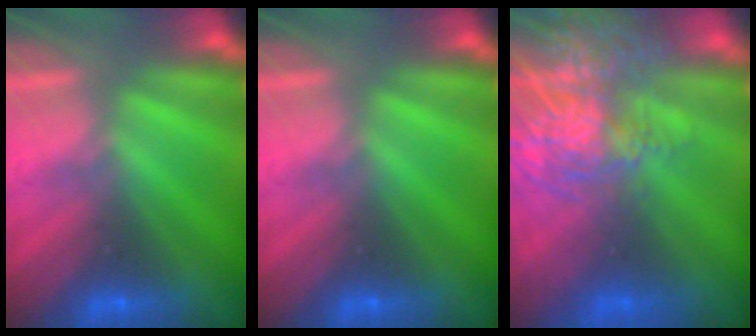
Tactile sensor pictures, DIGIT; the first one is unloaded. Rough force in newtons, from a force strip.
{"total": 0.0}
{"total": 9.8}